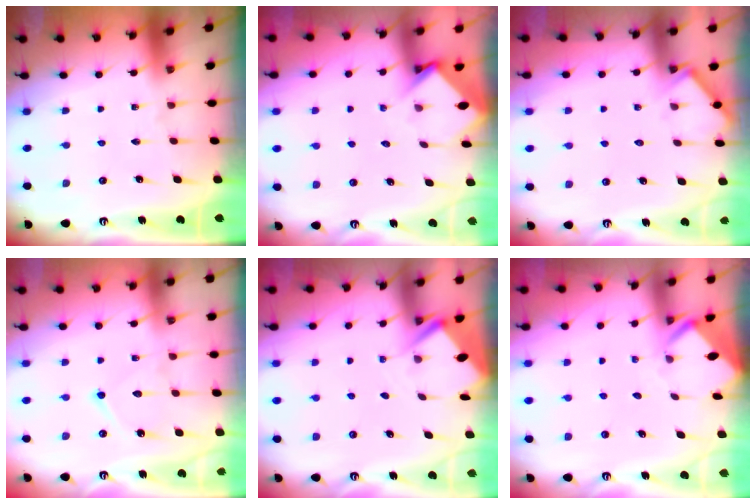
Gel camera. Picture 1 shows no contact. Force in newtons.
{"total": 3.5, "press": 3.4, "slide": 0.3}
{"total": 5.0, "press": 5.0, "slide": 0.5}
{"total": 8.9, "press": 8.9, "slide": 0.8}
{"total": 2.8, "press": 2.8, "slide": 0.4}
{"total": 3.0, "press": 3.0, "slide": 0.1}